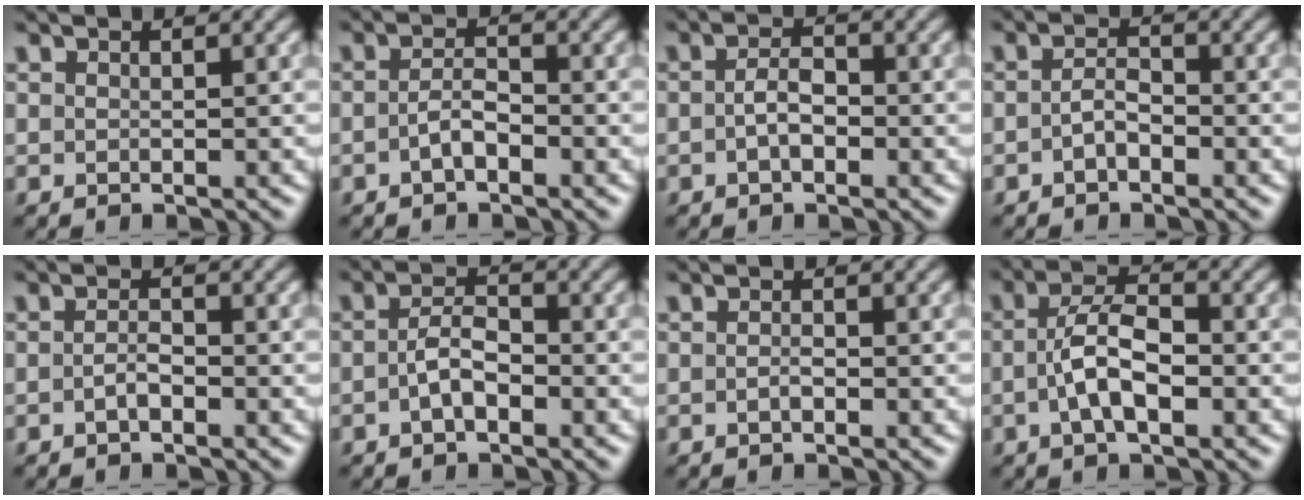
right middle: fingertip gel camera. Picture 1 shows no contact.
{"total": 1.9, "force": [-0.8, 0.7, 1.6], "torque": [-0.034, 0.004, -0.019]}
{"total": 2.0, "force": [-0.5, 1.0, 1.7], "torque": [-0.035, 0.002, -0.012]}
{"total": 1.7, "force": [-0.6, 0.8, 1.3], "torque": [-0.028, 0.005, -0.015]}
{"total": 1.3, "force": [-0.5, 0.4, 1.1], "torque": [-0.023, 0.002, -0.012]}
{"total": 2.6, "force": [-0.8, 1.2, 2.1], "torque": [-0.042, 0.004, -0.019]}
{"total": 0.8, "force": [-0.3, 0.3, 0.7], "torque": [-0.014, 0.000, -0.006]}
{"total": 4.6, "force": [-1.0, 2.0, 4.1], "torque": [-0.078, 0.007, -0.022]}